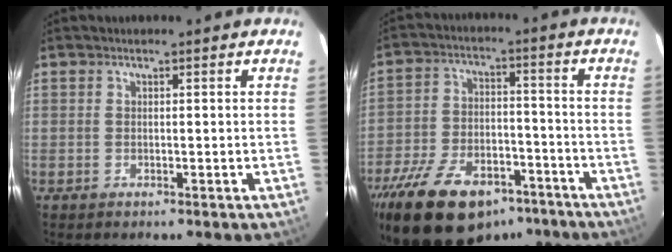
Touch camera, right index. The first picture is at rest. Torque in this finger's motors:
{"motor_torque": [1.36, -0.78, 0.70, 0.18]}